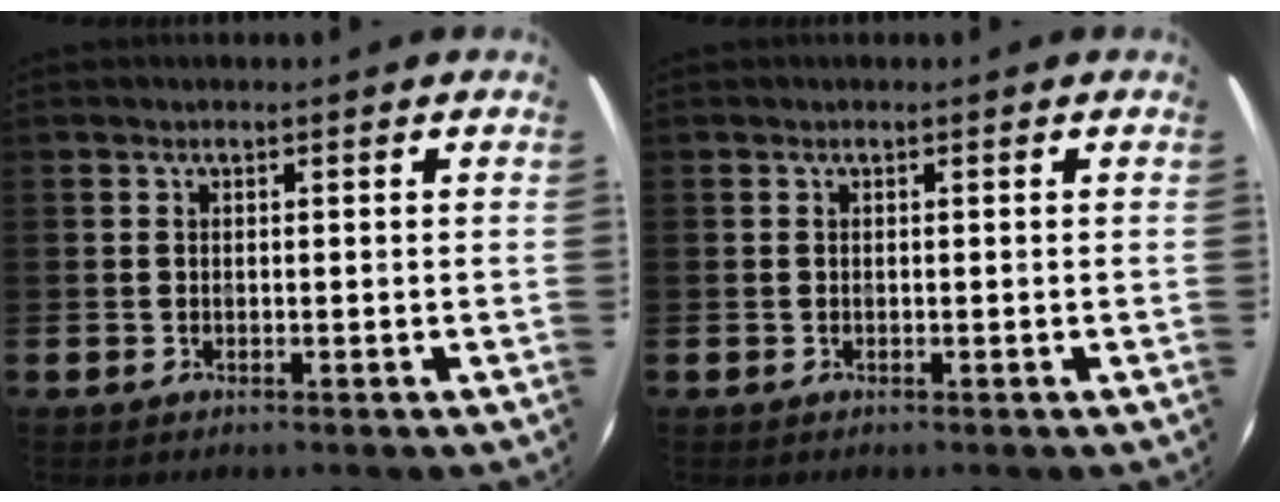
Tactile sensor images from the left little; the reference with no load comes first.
{"total": 0.0}